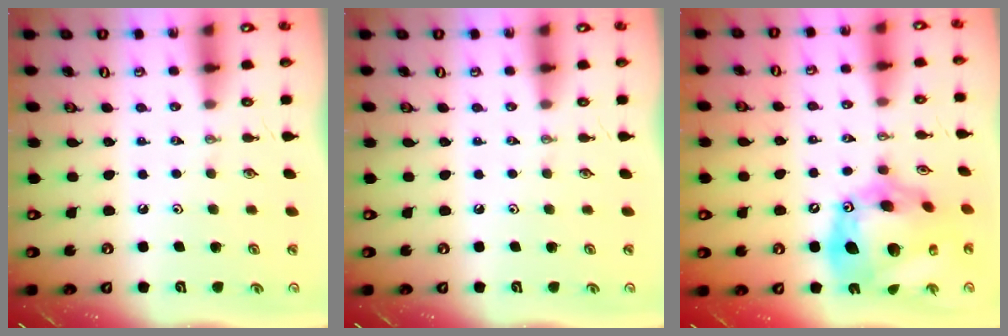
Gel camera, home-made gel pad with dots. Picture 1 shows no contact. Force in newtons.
{"total": 0.0}
{"total": 24.0, "press": 23.8, "slide": 2.6}